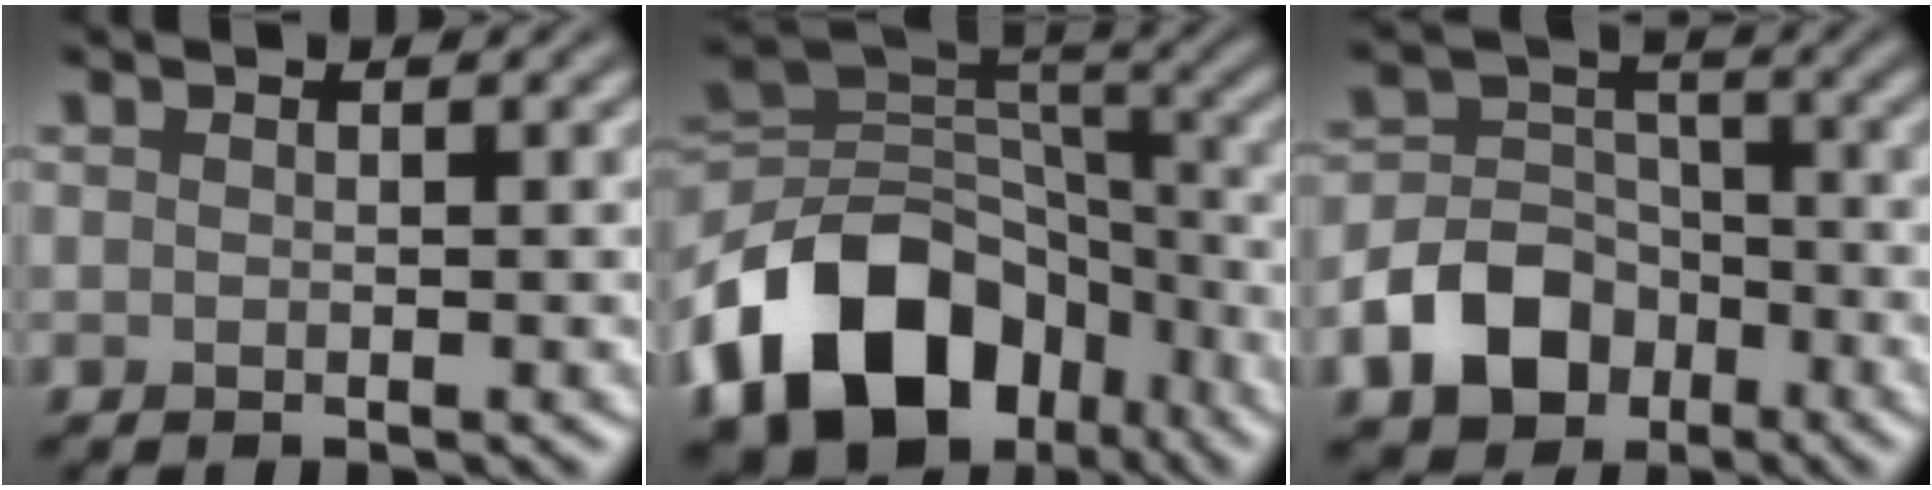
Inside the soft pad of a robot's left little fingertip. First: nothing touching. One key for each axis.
{"total": 13.9, "fx": -7.4, "fy": 9.3, "fz": 7.2, "tx": -0.134, "ty": 0.003, "tz": -0.135}
{"total": 7.0, "fx": -3.6, "fy": 5.2, "fz": 3.1, "tx": -0.044, "ty": 0.004, "tz": -0.079}